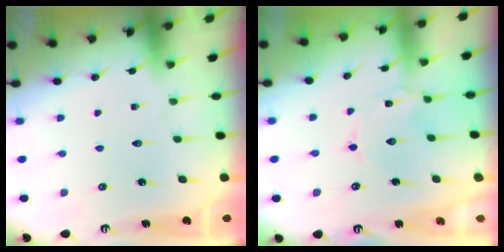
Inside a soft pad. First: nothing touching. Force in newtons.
{"total": 0.0}